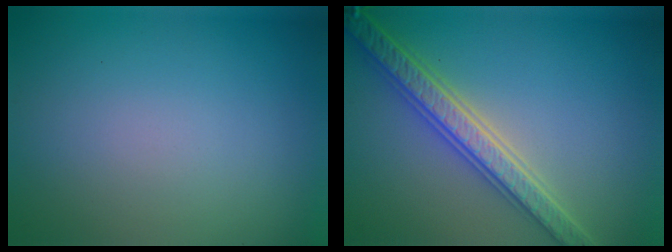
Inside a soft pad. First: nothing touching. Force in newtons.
{"total": 5.5, "press": 5.4, "slide": 1.1}